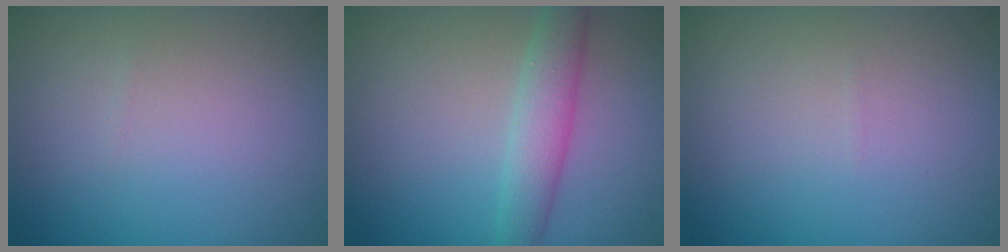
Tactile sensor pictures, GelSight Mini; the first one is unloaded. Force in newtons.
{"total": 3.3, "press": 3.3, "slide": 0.0}
{"total": 0.0}